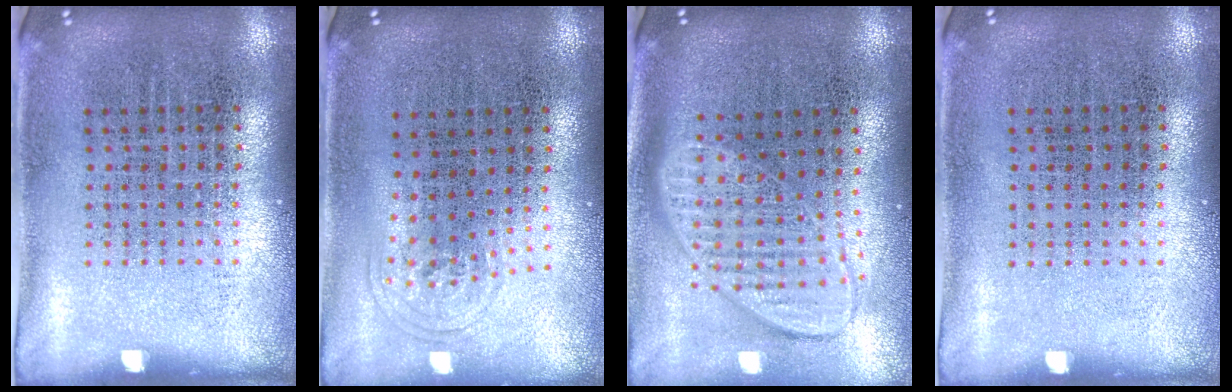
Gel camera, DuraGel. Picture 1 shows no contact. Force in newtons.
{"total": 1.0, "press": 0.6, "slide": 0.7}
{"total": 2.0, "press": 1.5, "slide": 1.2}
{"total": 0.0}